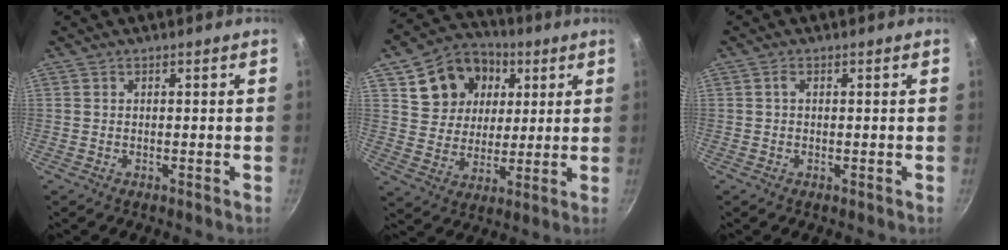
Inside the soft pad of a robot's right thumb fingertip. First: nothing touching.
{"total": 14.7, "force": [5.3, 12.1, 6.6], "torque": [-0.091, 0.004, 0.090]}
{"total": 1.0, "force": [0.2, 0.6, 0.8], "torque": [-0.014, 0.003, 0.001]}